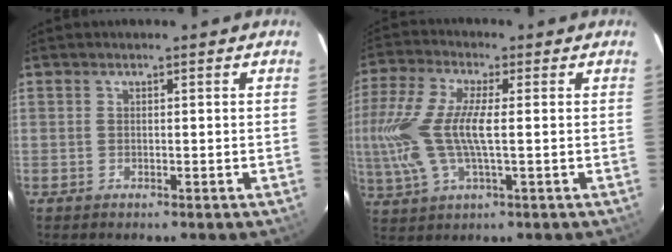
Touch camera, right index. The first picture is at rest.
{"total": 15.5, "force": [-0.2, 5.1, 14.7], "torque": [-0.304, -0.002, -0.005]}